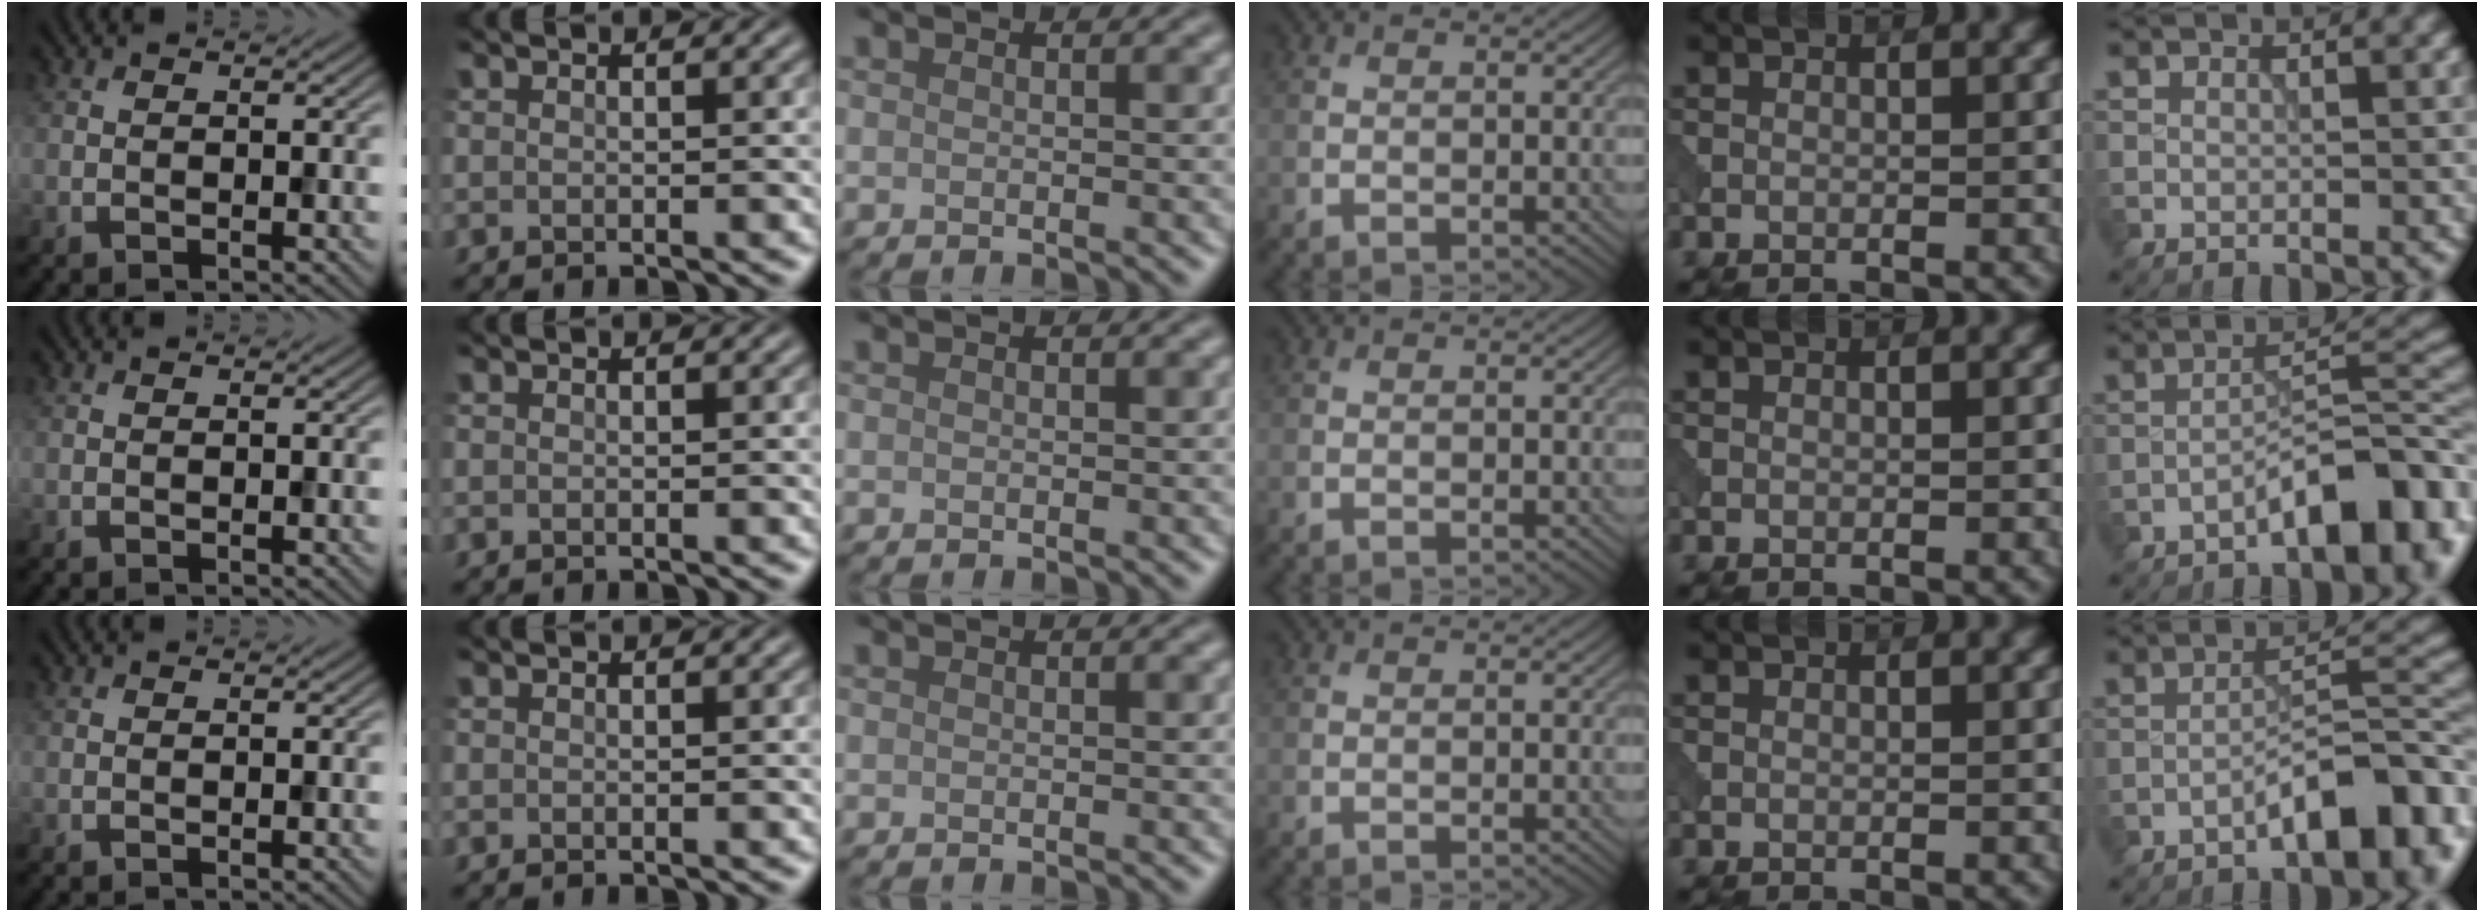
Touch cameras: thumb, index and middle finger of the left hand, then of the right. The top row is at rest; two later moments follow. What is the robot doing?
{"motion": "pour", "object": "beaker"}